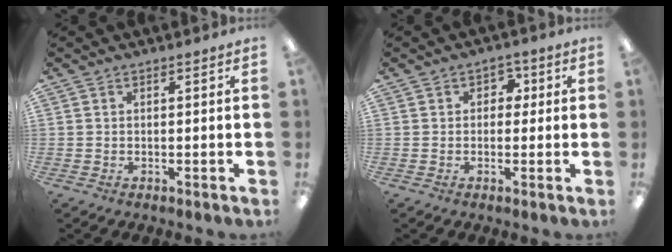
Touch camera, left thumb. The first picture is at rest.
{"total": 2.8, "force": [0.4, 2.4, 1.5], "torque": [-0.014, 0.004, 0.000]}